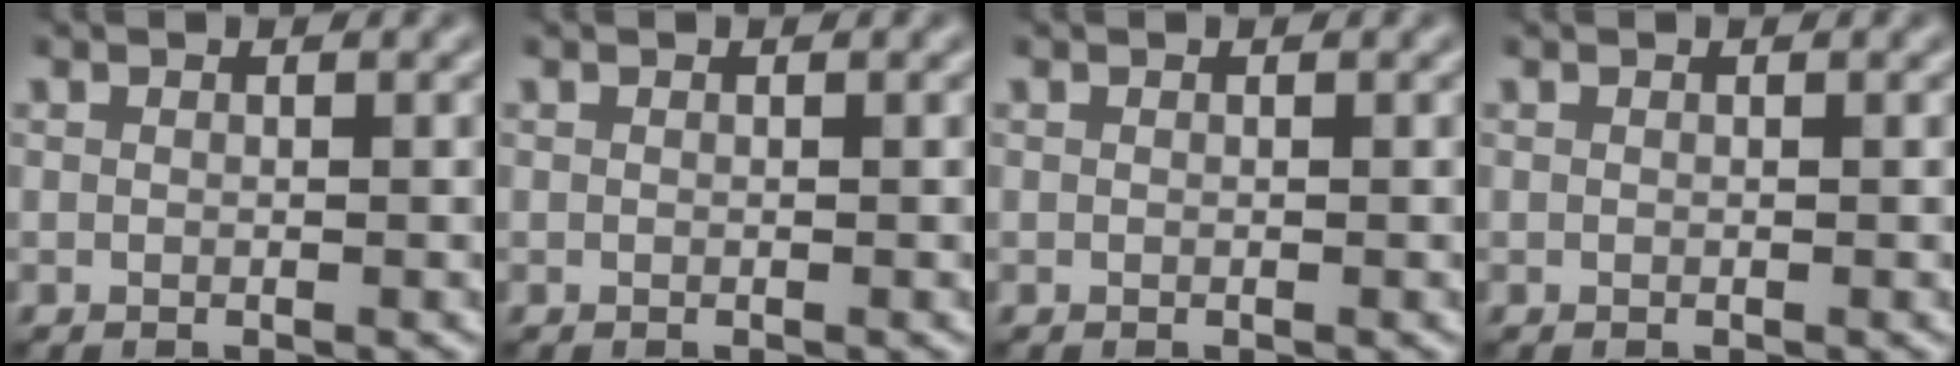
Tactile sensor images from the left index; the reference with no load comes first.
{"total": 0.0}
{"total": 0.0}
{"total": 0.0}